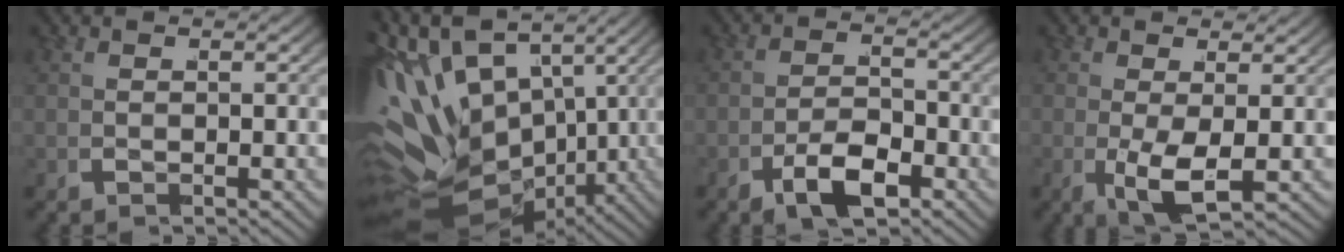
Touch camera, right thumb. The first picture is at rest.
{"total": 17.4, "force": [-1.1, 12.2, 12.4], "torque": [-0.243, -0.045, -0.004]}
{"total": 3.9, "force": [-2.7, 1.8, 2.2], "torque": [-0.031, -0.010, -0.051]}
{"total": 3.6, "force": [-0.8, 1.8, 3.0], "torque": [-0.063, -0.028, -0.009]}